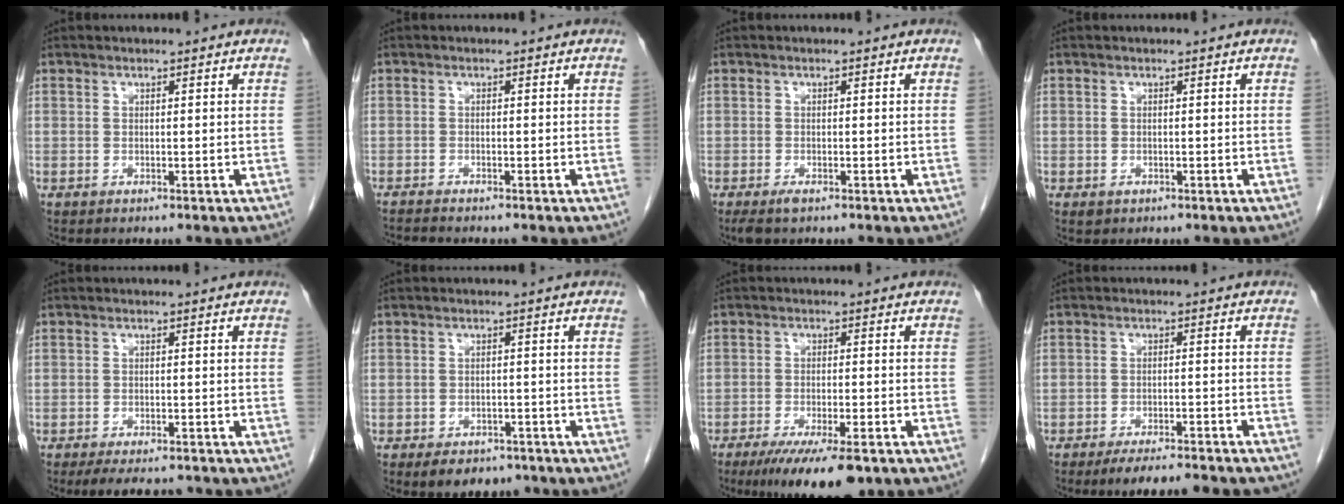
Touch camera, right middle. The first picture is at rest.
{"total": 1.7, "force": [-1.7, -0.1, 0.5], "torque": [-0.009, -0.002, -0.027]}
{"total": 1.7, "force": [-1.1, 0.5, 1.2], "torque": [-0.026, -0.005, -0.019]}
{"total": 0.8, "force": [-0.3, 0.6, 0.3], "torque": [-0.006, 0.001, -0.001]}
{"total": 7.6, "force": [-6.4, 2.2, 3.3], "torque": [-0.046, -0.008, -0.090]}
{"total": 6.2, "force": [-4.7, 3.3, 2.4], "torque": [-0.031, 0.002, -0.062]}
{"total": 11.1, "force": [-7.6, 2.3, 7.7], "torque": [-0.116, -0.021, -0.116]}
{"total": 10.8, "force": [-9.5, 1.4, 5.1], "torque": [-0.061, -0.008, -0.127]}